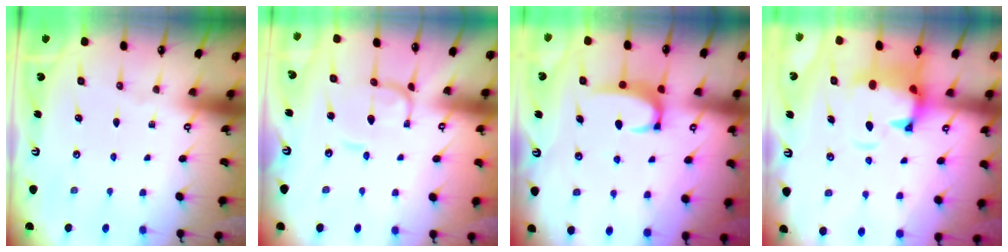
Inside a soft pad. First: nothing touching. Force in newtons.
{"total": 0.6, "press": 0.6, "slide": 0.3}
{"total": 3.2, "press": 3.2, "slide": 0.3}
{"total": 2.8, "press": 2.4, "slide": 1.4}